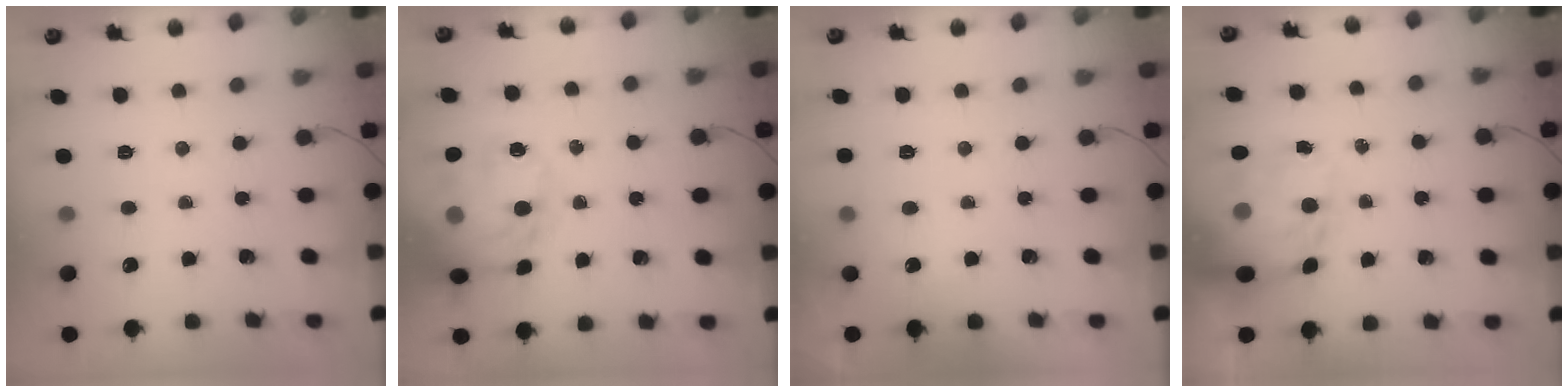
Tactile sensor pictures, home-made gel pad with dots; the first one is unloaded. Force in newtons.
{"total": 20.0, "press": 19.7, "slide": 3.4}
{"total": 2.6, "press": 2.1, "slide": 1.5}
{"total": 16.1, "press": 15.6, "slide": 3.8}